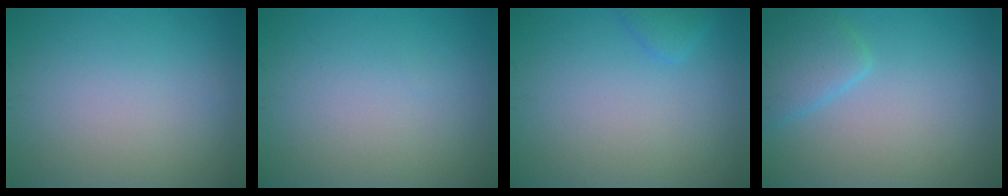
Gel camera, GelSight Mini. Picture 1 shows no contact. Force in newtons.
{"total": 0.0}
{"total": 1.3, "press": 1.3, "slide": 0.1}
{"total": 3.0, "press": 2.9, "slide": 0.3}